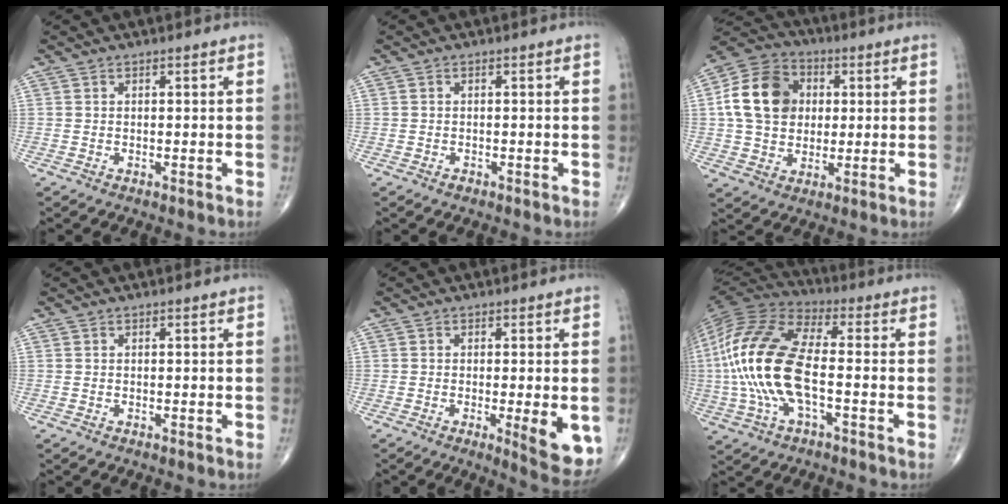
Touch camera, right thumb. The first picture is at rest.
{"total": 0.7, "force": [-0.5, 0.4, 0.2], "torque": [-0.001, 0.001, -0.009]}
{"total": 14.6, "force": [2.1, 11.5, 8.7], "torque": [-0.140, 0.013, 0.031]}
{"total": 0.0}
{"total": 8.3, "force": [-1.8, 2.2, 7.8], "torque": [-0.098, -0.019, -0.021]}
{"total": 20.3, "force": [-2.3, 8.8, 18.2], "torque": [-0.398, 0.024, -0.046]}